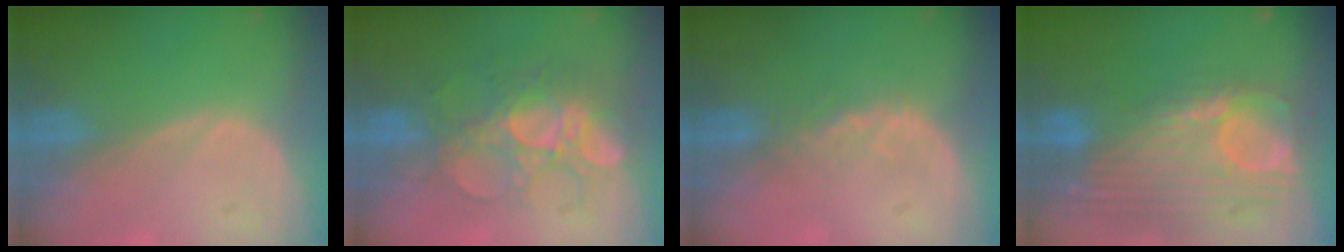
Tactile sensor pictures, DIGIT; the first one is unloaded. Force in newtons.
{"total": 9.0, "press": 8.6, "slide": 2.6}
{"total": 2.6, "press": 2.1, "slide": 1.5}
{"total": 12.7, "press": 10.7, "slide": 6.7}